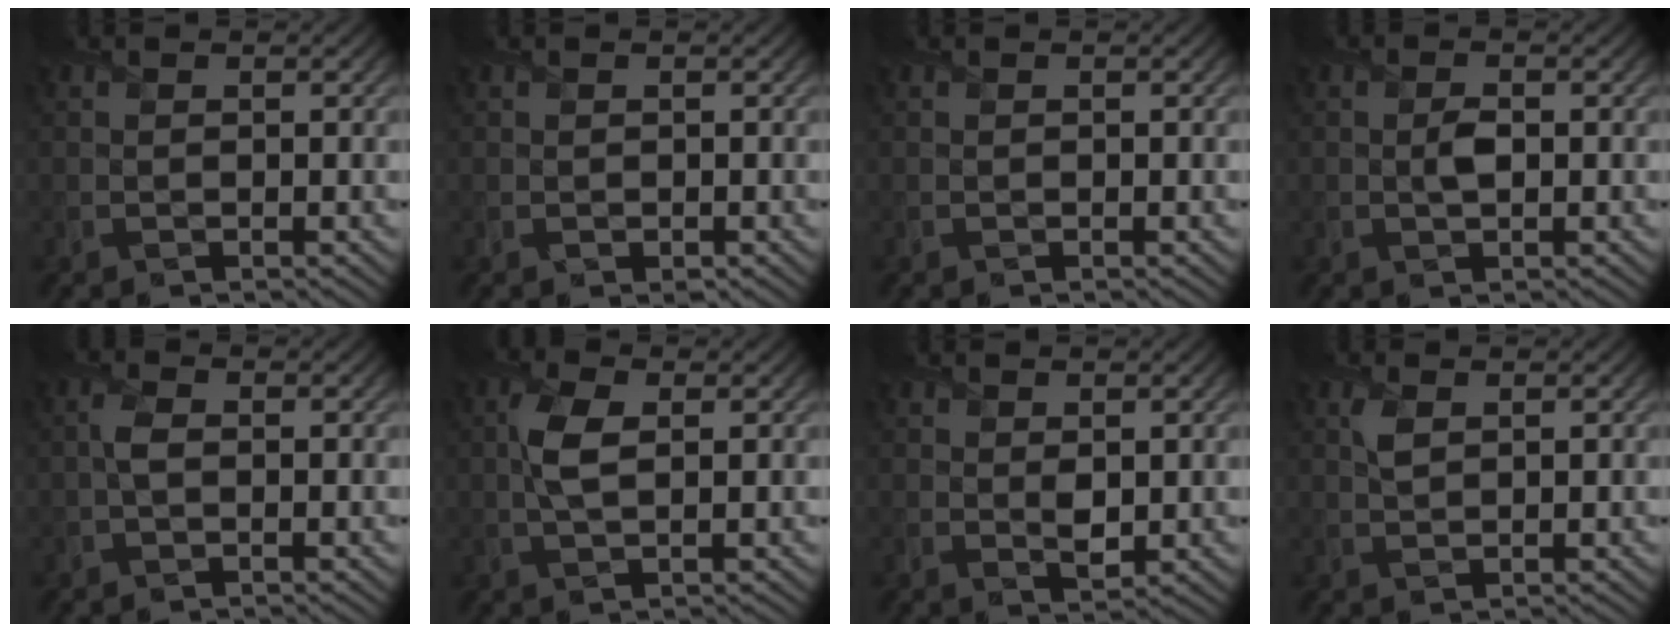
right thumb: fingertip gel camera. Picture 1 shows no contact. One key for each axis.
{"total": 0.7, "fx": -0.3, "fy": 0.6, "fz": 0.3, "tx": -0.003, "ty": -0.005, "tz": -0.004}
{"total": 0.0}
{"total": 1.8, "fx": -0.1, "fy": 1.0, "fz": 1.5, "tx": -0.029, "ty": -0.001, "tz": -0.001}
{"total": 1.8, "fx": -0.2, "fy": 1.0, "fz": 1.5, "tx": -0.034, "ty": 0.004, "tz": -0.007}
{"total": 3.9, "fx": 0.7, "fy": 1.7, "fz": 3.4, "tx": -0.084, "ty": 0.004, "tz": 0.012}
{"total": 1.8, "fx": 0.5, "fy": 1.1, "fz": 1.4, "tx": -0.028, "ty": -0.008, "tz": 0.014}
{"total": 1.7, "fx": 0.8, "fy": 0.9, "fz": 1.3, "tx": -0.033, "ty": 0.001, "tz": 0.018}